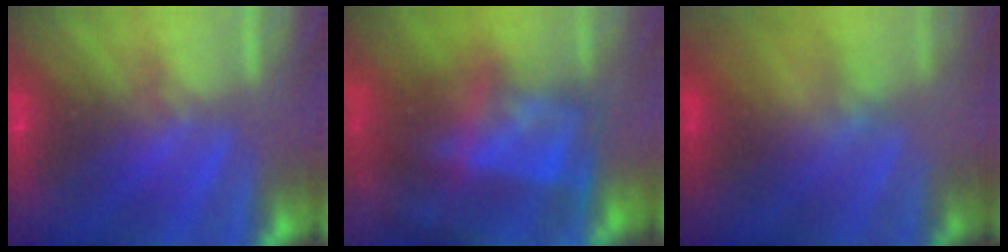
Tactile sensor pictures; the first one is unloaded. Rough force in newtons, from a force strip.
{"total": 7.8}
{"total": 4.0}